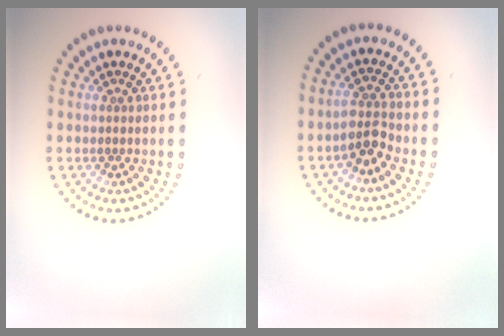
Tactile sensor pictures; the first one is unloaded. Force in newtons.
{"total": 2.6, "press": 2.4, "slide": 1.1}